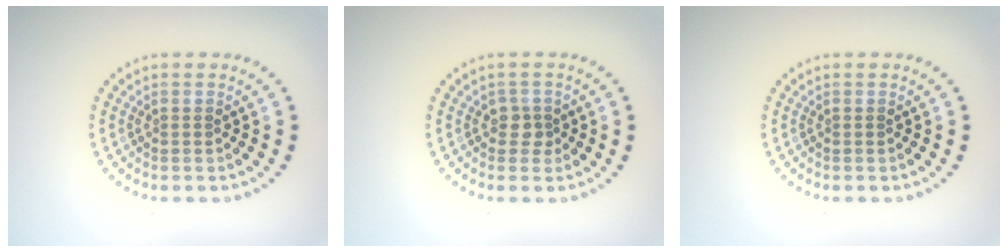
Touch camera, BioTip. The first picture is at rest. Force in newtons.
{"total": 1.5, "press": 1.2, "slide": 0.9}
{"total": 0.0}